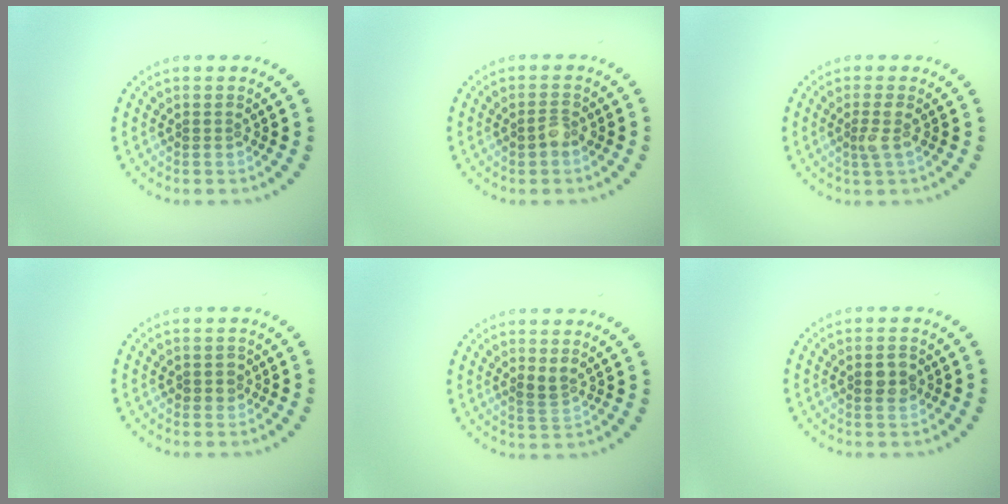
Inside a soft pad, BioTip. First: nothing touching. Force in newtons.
{"total": 1.4, "press": 1.4, "slide": 0.2}
{"total": 1.5, "press": 1.2, "slide": 0.9}
{"total": 1.1, "press": 1.0, "slide": 0.4}
{"total": 1.2, "press": 1.1, "slide": 0.6}
{"total": 1.8, "press": 1.7, "slide": 0.2}